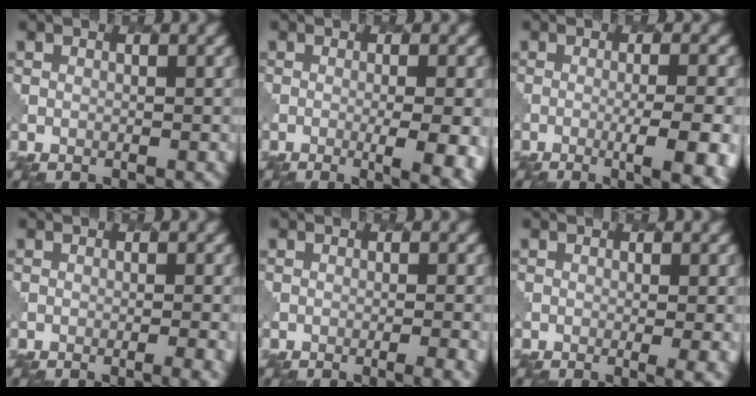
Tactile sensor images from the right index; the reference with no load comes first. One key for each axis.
{"total": 5.8, "fx": -1.4, "fy": 1.9, "fz": 5.3, "tx": -0.062, "ty": 0.003, "tz": -0.013}
{"total": 6.8, "fx": -2.7, "fy": 1.9, "fz": 6.0, "tx": -0.071, "ty": 0.002, "tz": -0.028}
{"total": 3.2, "fx": -1.4, "fy": 1.0, "fz": 2.7, "tx": -0.016, "ty": 0.009, "tz": -0.019}
{"total": 3.5, "fx": -1.6, "fy": 1.1, "fz": 2.9, "tx": -0.016, "ty": 0.012, "tz": -0.021}
{"total": 3.9, "fx": -0.7, "fy": 1.5, "fz": 3.5, "tx": -0.030, "ty": -0.001, "tz": -0.007}